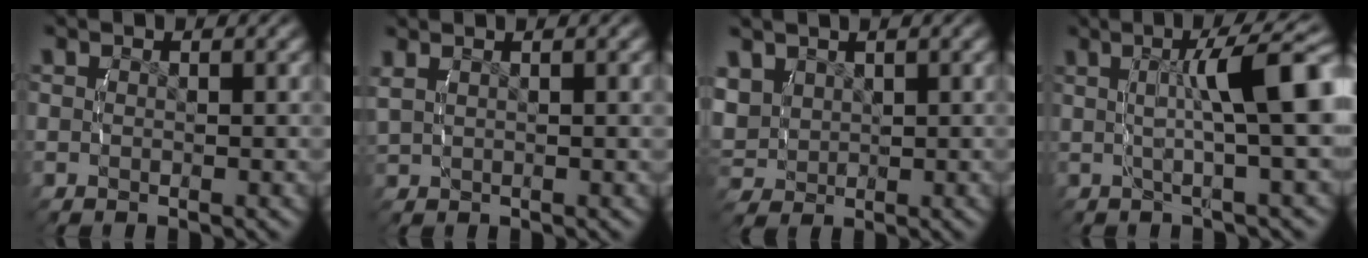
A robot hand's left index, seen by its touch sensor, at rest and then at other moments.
{"total": 2.2, "force": [1.3, 0.9, 1.5], "torque": [-0.026, 0.020, 0.022]}
{"total": 3.5, "force": [1.2, 3.0, 1.3], "torque": [-0.045, -0.014, 0.037]}
{"total": 7.0, "force": [1.1, 1.7, 6.7], "torque": [-0.090, 0.028, 0.014]}